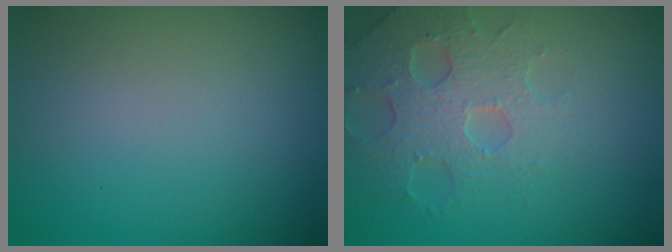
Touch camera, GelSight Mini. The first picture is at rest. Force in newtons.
{"total": 4.1, "press": 4.0, "slide": 0.9}